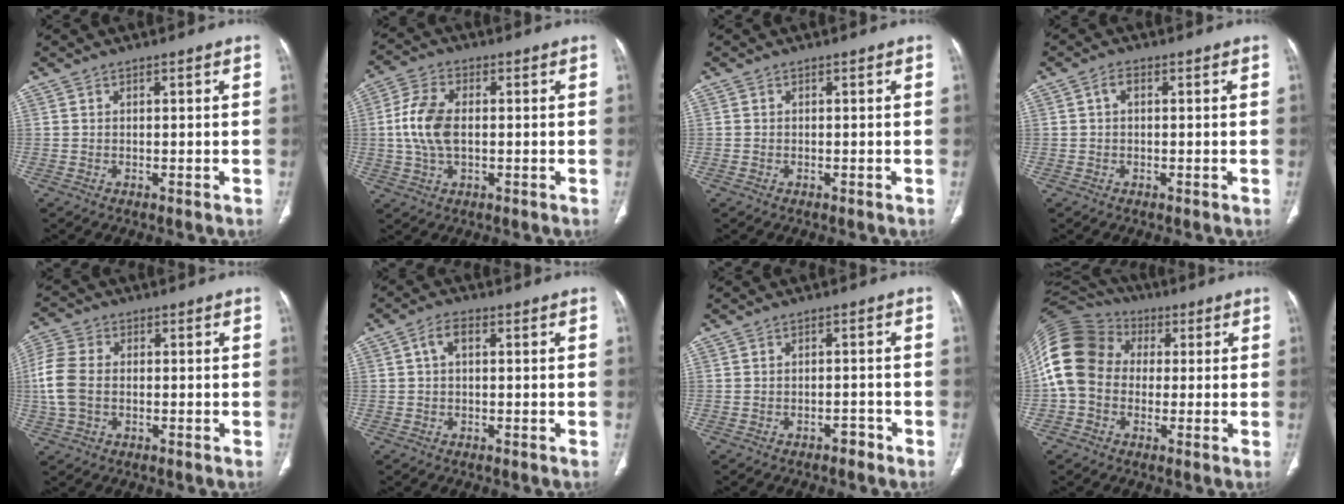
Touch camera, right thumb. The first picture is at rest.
{"total": 8.9, "force": [0.1, 5.0, 7.3], "torque": [-0.159, 0.011, 0.000]}
{"total": 0.0}
{"total": 1.7, "force": [0.2, 1.0, 1.3], "torque": [-0.023, 0.007, 0.000]}
{"total": 8.6, "force": [-0.6, 6.0, 6.2], "torque": [-0.155, 0.015, -0.017]}
{"total": 3.1, "force": [0.6, 1.8, 2.5], "torque": [-0.045, 0.012, 0.007]}
{"total": 1.8, "force": [-1.4, 0.9, 0.5], "torque": [-0.005, 0.013, -0.020]}
{"total": 15.7, "force": [0.6, 12.8, 9.2], "torque": [-0.188, 0.040, 0.001]}